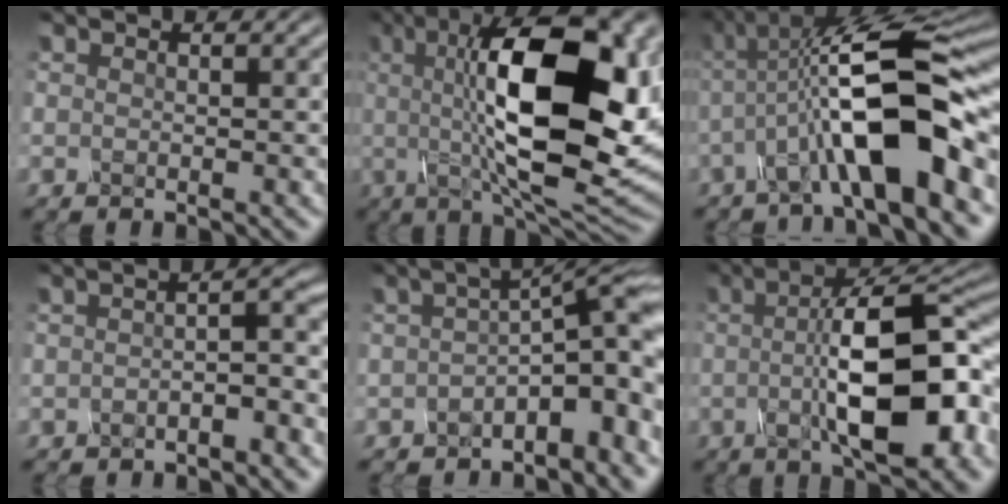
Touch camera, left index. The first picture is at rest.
{"total": 16.4, "force": [2.2, 5.7, 15.2], "torque": [-0.229, 0.005, 0.026]}
{"total": 11.8, "force": [-2.3, 3.2, 11.1], "torque": [-0.184, 0.016, -0.049]}
{"total": 2.6, "force": [-1.1, 0.5, 2.3], "torque": [-0.039, 0.008, -0.024]}
{"total": 8.5, "force": [-1.5, 2.9, 7.8], "torque": [-0.097, 0.015, -0.031]}
{"total": 12.2, "force": [-1.1, 3.8, 11.5], "torque": [-0.167, 0.005, -0.022]}